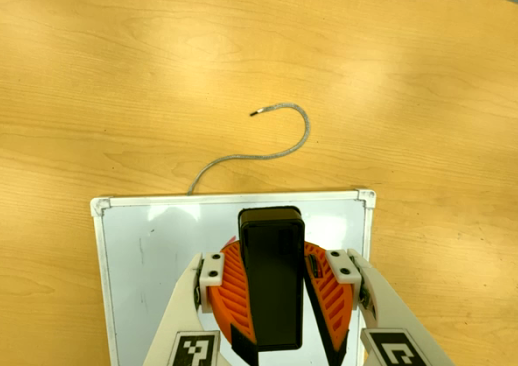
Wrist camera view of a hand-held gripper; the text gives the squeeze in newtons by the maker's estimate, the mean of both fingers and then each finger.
{"total": 11.8, "left": 11.4, "right": 12.1}